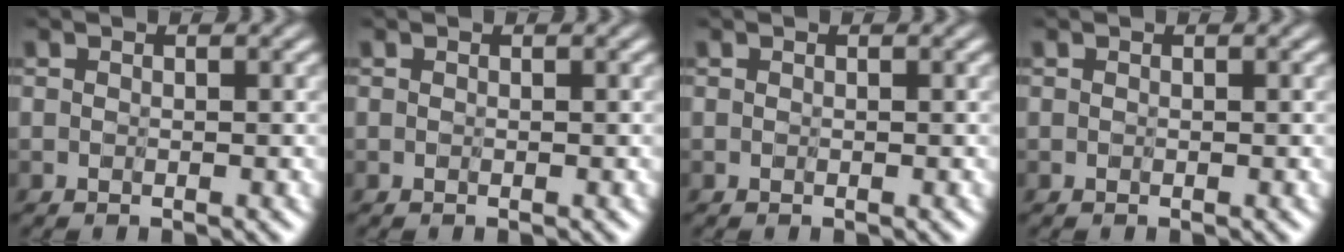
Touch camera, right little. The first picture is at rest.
{"total": 0.0}
{"total": 0.0}
{"total": 0.0}